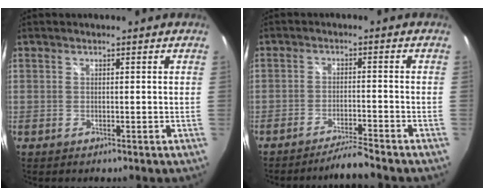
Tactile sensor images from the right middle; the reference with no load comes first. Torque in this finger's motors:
{"motor_torque": [-0.10, -0.29, 0.09, 0.00]}